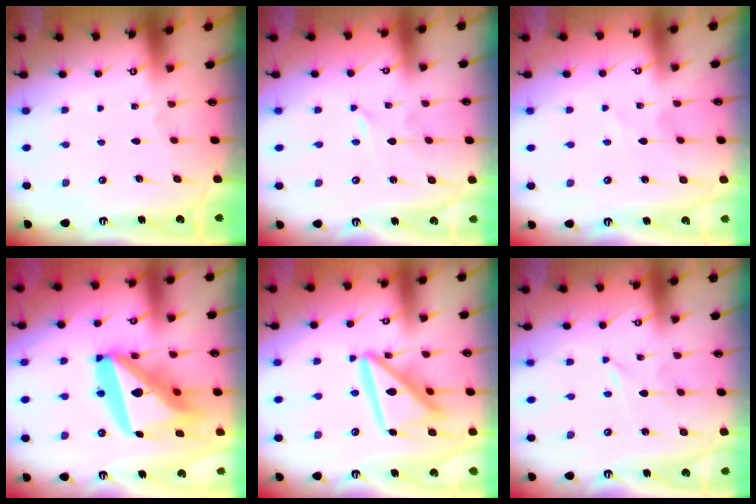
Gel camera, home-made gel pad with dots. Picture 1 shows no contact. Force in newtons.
{"total": 0.0}
{"total": 1.4, "press": 1.4, "slide": 0.3}
{"total": 23.6, "press": 23.4, "slide": 3.1}
{"total": 16.7, "press": 16.6, "slide": 1.8}
{"total": 0.0}